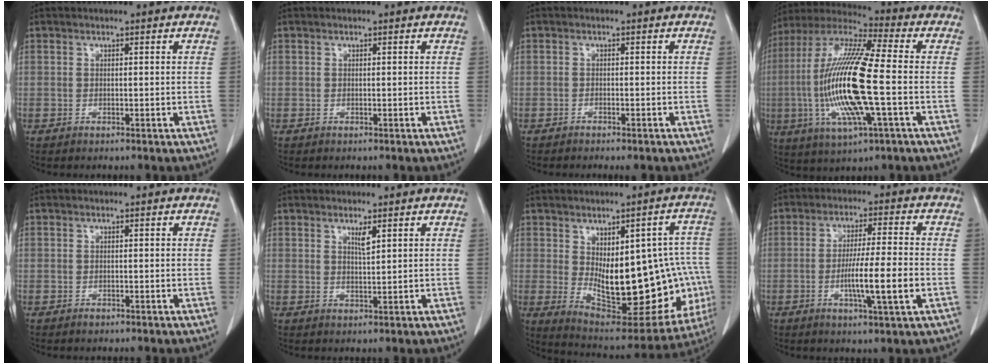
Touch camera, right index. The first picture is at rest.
{"total": 0.0}
{"total": 2.8, "force": [-2.4, 0.7, 1.4], "torque": [-0.018, -0.006, -0.024]}
{"total": 18.9, "force": [-2.7, 2.1, 18.6], "torque": [-0.390, -0.009, -0.052]}
{"total": 0.6, "force": [-0.3, 0.4, 0.1], "torque": [0.002, 0.003, -0.006]}
{"total": 1.9, "force": [1.1, 0.1, 1.5], "torque": [-0.030, -0.006, 0.021]}
{"total": 24.0, "force": [-2.3, 9.7, 21.8], "torque": [-0.242, 0.011, 0.004]}
{"total": 9.0, "force": [-2.1, -0.2, 8.7], "torque": [-0.149, -0.007, -0.036]}